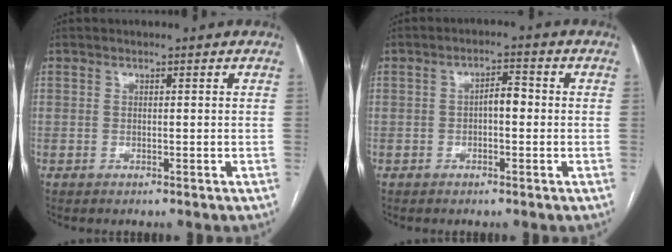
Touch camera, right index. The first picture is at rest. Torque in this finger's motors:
{"motor_torque": [0.59, -0.12, 0.22, 0.06]}